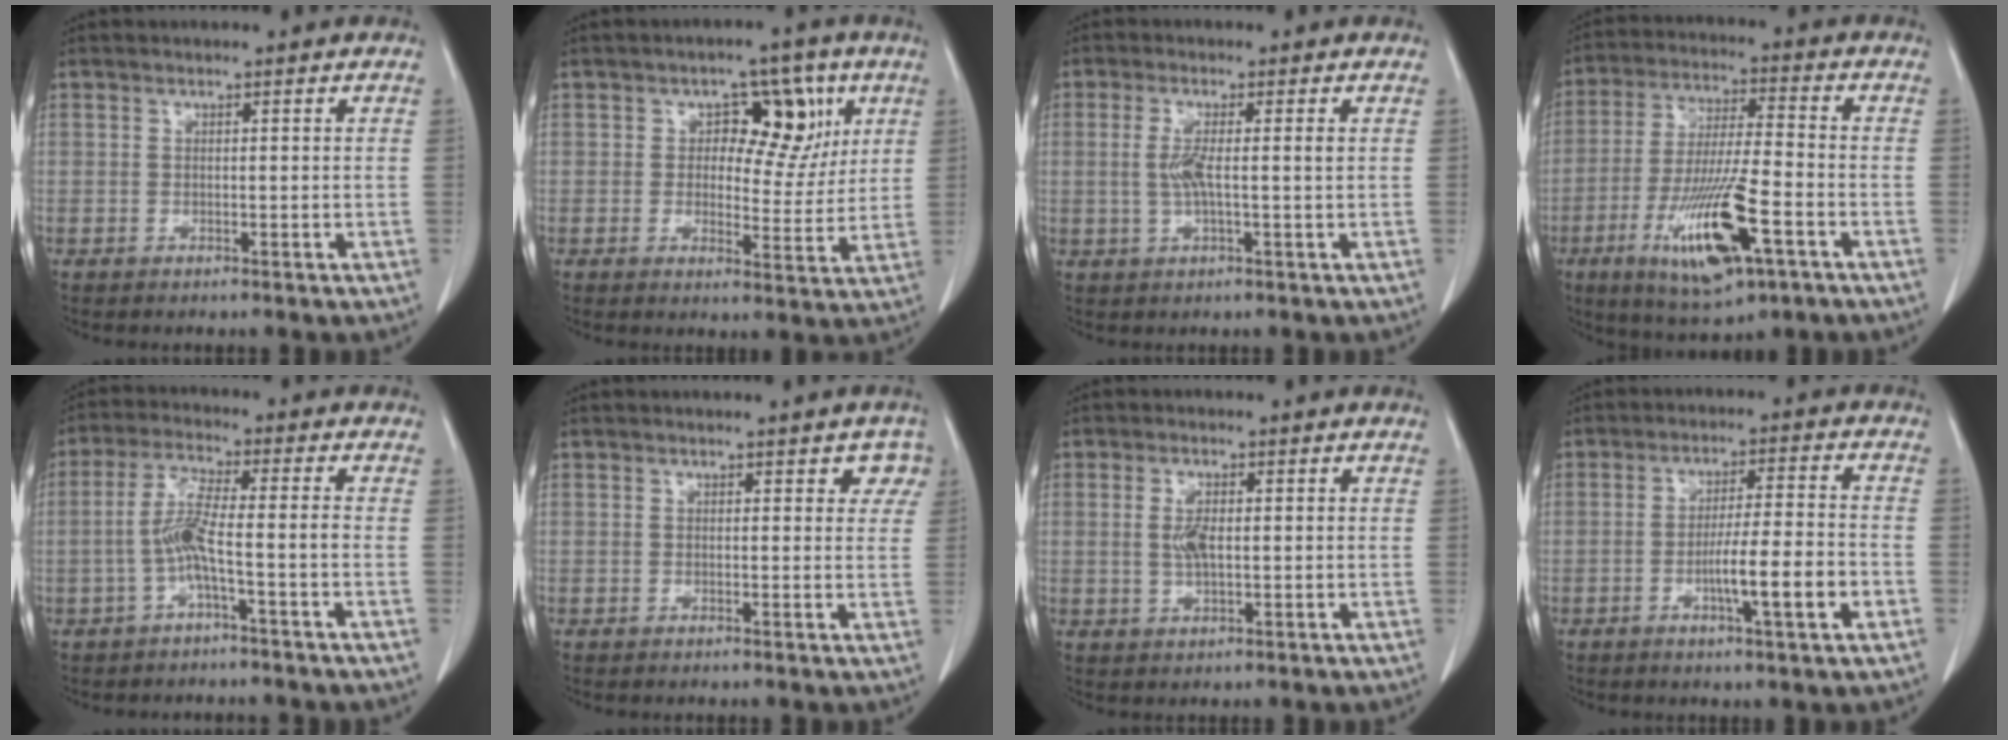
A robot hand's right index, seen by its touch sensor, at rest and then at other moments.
{"total": 8.4, "force": [2.9, 5.1, 5.9], "torque": [-0.060, 0.014, 0.040]}
{"total": 4.1, "force": [0.2, 0.3, 4.1], "torque": [-0.084, 0.001, 0.005]}
{"total": 15.4, "force": [-6.5, 2.6, 13.7], "torque": [-0.268, -0.024, -0.107]}
{"total": 5.9, "force": [-1.9, -0.2, 5.6], "torque": [-0.118, 0.012, -0.037]}
{"total": 3.0, "force": [1.7, 1.8, 1.7], "torque": [0.002, 0.005, 0.010]}
{"total": 3.6, "force": [0.2, 1.3, 3.3], "torque": [-0.072, 0.000, 0.007]}
{"total": 9.1, "force": [-3.1, 0.2, 8.5], "torque": [-0.138, -0.001, -0.052]}